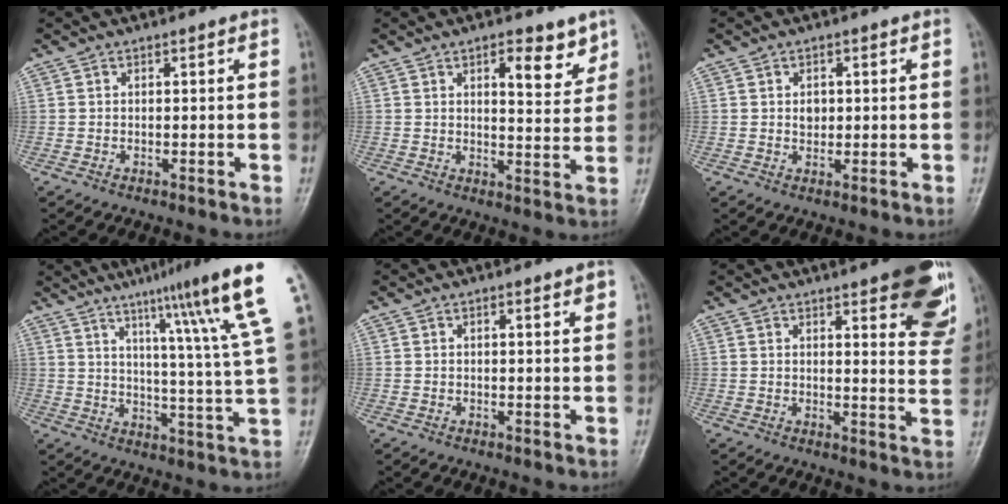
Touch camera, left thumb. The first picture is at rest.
{"total": 7.1, "force": [4.3, 3.0, 4.9], "torque": [-0.043, -0.028, 0.057]}
{"total": 2.3, "force": [0.4, 1.8, 1.4], "torque": [-0.010, -0.001, 0.007]}
{"total": 17.2, "force": [9.6, -0.6, 14.2], "torque": [-0.207, -0.041, 0.131]}
{"total": 1.8, "force": [0.9, 0.3, 1.5], "torque": [-0.021, -0.003, 0.012]}
{"total": 14.8, "force": [8.4, 4.3, 11.4], "torque": [-0.107, -0.044, 0.097]}